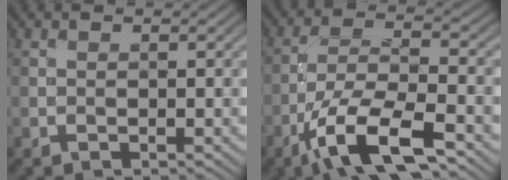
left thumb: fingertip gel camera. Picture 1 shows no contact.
{"total": 10.7, "force": [-6.0, 3.3, 8.3], "torque": [-0.156, -0.003, -0.120]}